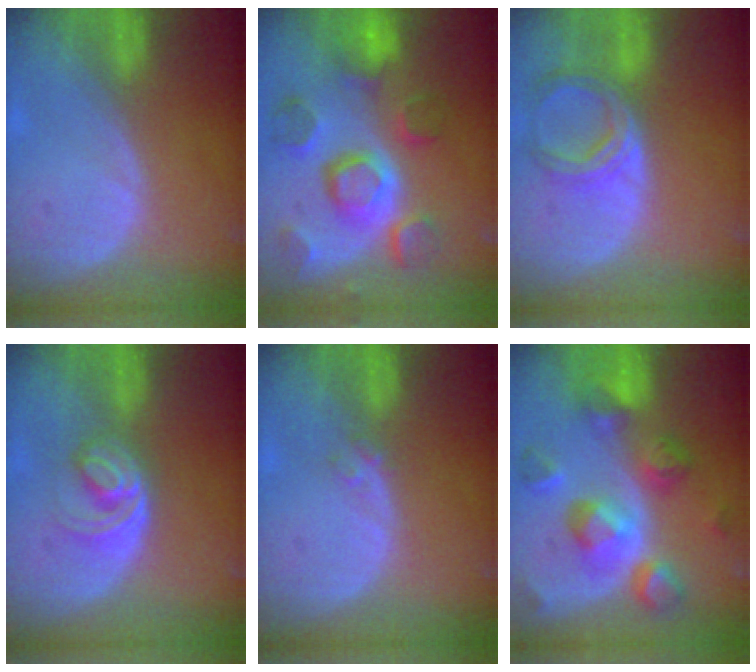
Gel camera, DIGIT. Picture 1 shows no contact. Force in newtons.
{"total": 11.9, "press": 10.3, "slide": 6.0}
{"total": 6.8, "press": 6.2, "slide": 2.6}
{"total": 6.2, "press": 5.2, "slide": 3.4}
{"total": 1.4, "press": 1.2, "slide": 0.7}
{"total": 10.9, "press": 10.9, "slide": 1.0}